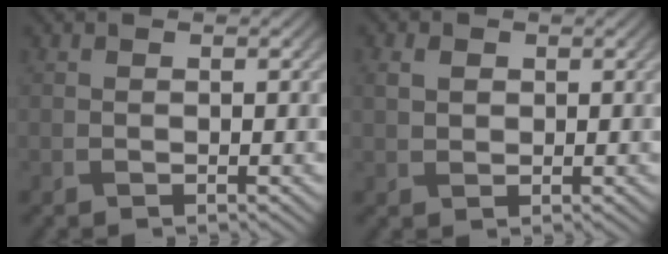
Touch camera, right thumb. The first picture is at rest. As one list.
[{"total": 2.1, "force": [0.6, 1.6, 1.2], "torque": [-0.033, 0.002, 0.012]}]